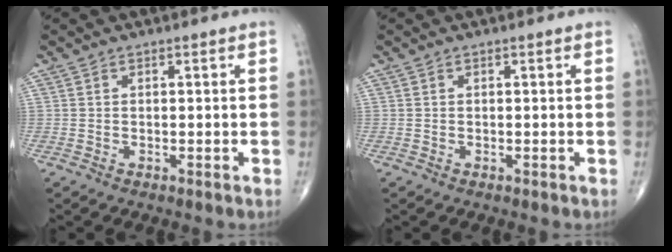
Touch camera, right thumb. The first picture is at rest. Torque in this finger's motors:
{"motor_torque": [0.04, 0.07, 0.00, 0.01, 0.01]}